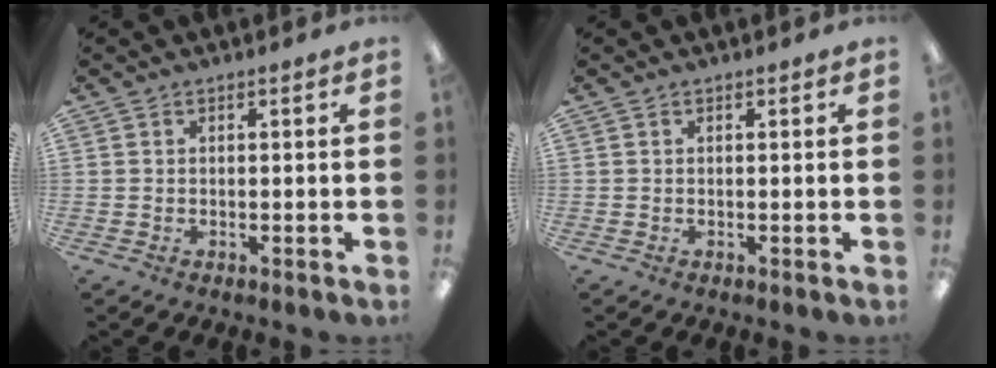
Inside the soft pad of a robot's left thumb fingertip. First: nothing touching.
{"total": 0.0}